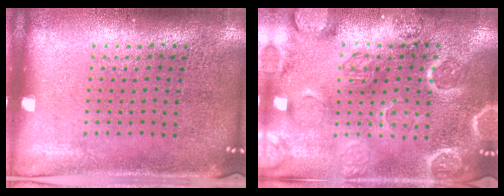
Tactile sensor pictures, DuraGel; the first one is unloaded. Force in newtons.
{"total": 3.5, "press": 3.4, "slide": 0.9}